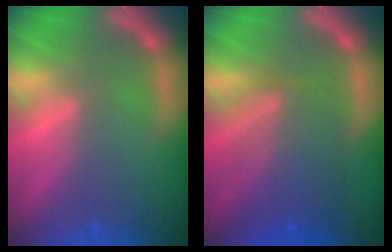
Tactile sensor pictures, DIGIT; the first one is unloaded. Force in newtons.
{"total": 7.1}